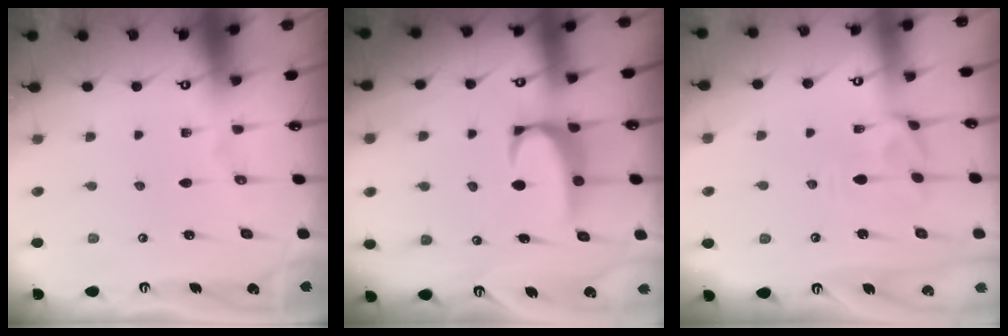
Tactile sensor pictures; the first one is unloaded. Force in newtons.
{"total": 2.4, "press": 2.3, "slide": 0.7}
{"total": 2.6, "press": 2.4, "slide": 1.0}